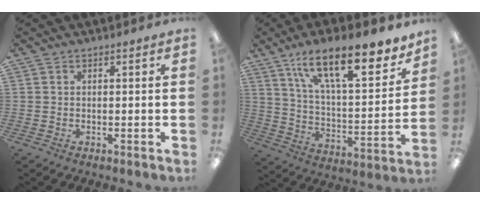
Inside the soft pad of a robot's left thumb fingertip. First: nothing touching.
{"total": 19.9, "force": [13.9, 6.3, 12.8], "torque": [-0.201, -0.084, 0.230]}